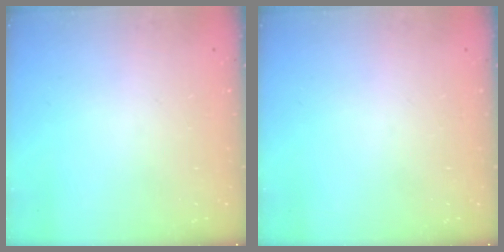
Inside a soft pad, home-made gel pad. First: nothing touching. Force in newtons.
{"total": 0.0}